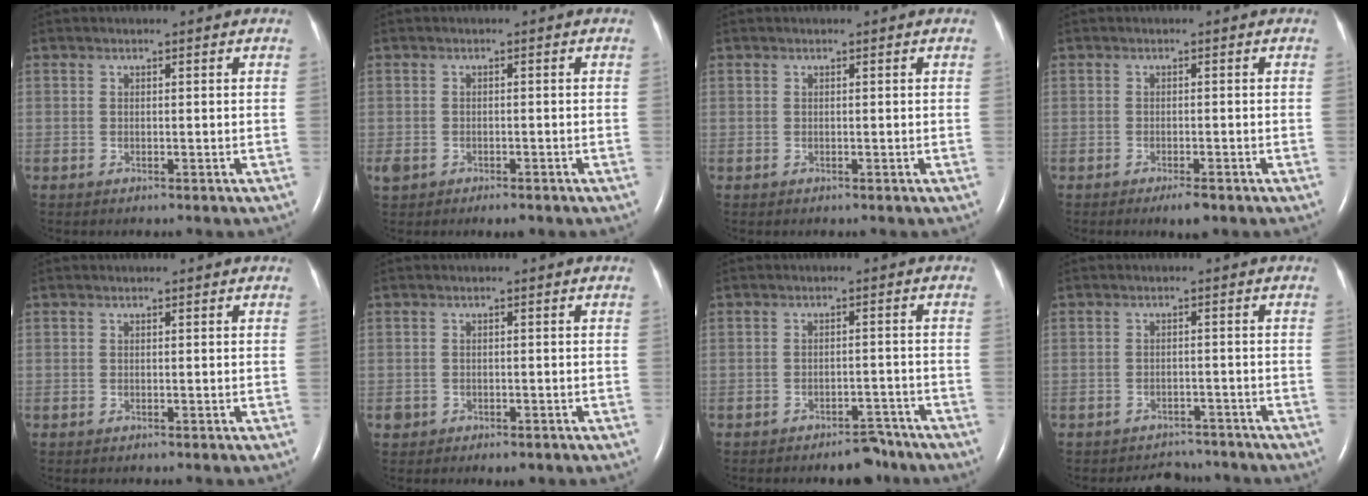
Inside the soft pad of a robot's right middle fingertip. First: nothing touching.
{"total": 3.8, "force": [-2.4, 2.1, 2.1], "torque": [-0.038, 0.001, -0.031]}
{"total": 0.0}
{"total": 2.5, "force": [-1.7, 0.5, 1.8], "torque": [-0.028, -0.003, -0.023]}
{"total": 0.0}
{"total": 2.2, "force": [-1.2, 1.6, 0.9], "torque": [-0.011, 0.002, -0.009]}
{"total": 4.5, "force": [-3.8, 1.7, 1.7], "torque": [-0.018, 0.007, -0.053]}
{"total": 5.1, "force": [-4.7, 2.0, -0.2], "torque": [-0.001, 0.007, -0.060]}